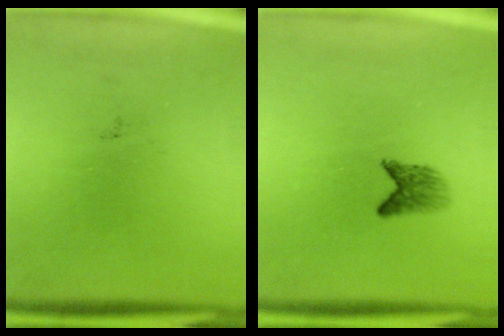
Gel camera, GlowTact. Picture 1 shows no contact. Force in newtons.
{"total": 2.3}